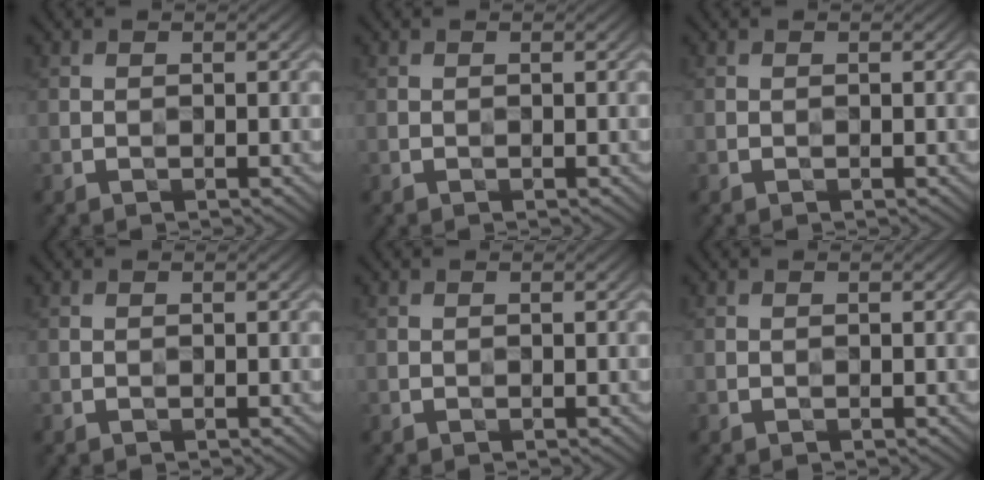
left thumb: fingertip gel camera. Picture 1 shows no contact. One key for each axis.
{"total": 0.0}
{"total": 0.0}
{"total": 0.0}
{"total": 0.0}
{"total": 0.0}